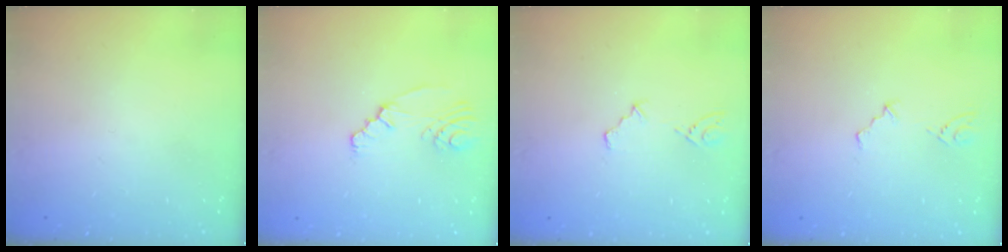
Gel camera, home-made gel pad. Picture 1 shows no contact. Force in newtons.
{"total": 3.1, "press": 2.8, "slide": 1.3}
{"total": 5.7, "press": 5.5, "slide": 1.6}
{"total": 2.5, "press": 2.2, "slide": 1.2}